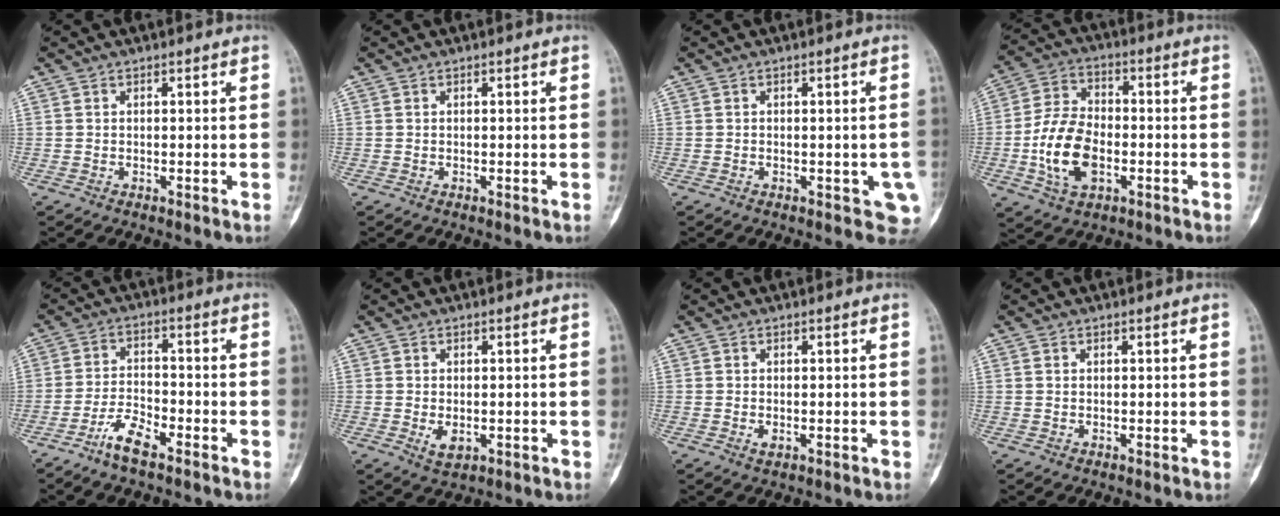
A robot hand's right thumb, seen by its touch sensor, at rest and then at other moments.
{"total": 0.0}
{"total": 4.8, "force": [-1.3, 2.5, 3.9], "torque": [-0.024, -0.003, -0.014]}
{"total": 12.9, "force": [-3.1, 8.0, 9.6], "torque": [-0.175, 0.017, -0.057]}
{"total": 5.1, "force": [-3.7, 1.6, 3.2], "torque": [-0.063, 0.024, -0.071]}
{"total": 3.1, "force": [-0.7, 2.0, 2.3], "torque": [-0.034, -0.002, -0.004]}
{"total": 1.5, "force": [-0.5, 0.9, 1.1], "torque": [-0.019, -0.002, -0.006]}
{"total": 0.0}